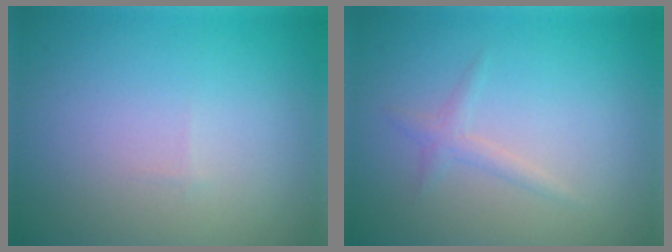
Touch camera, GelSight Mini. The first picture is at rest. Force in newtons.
{"total": 1.1, "press": 1.1, "slide": 0.0}